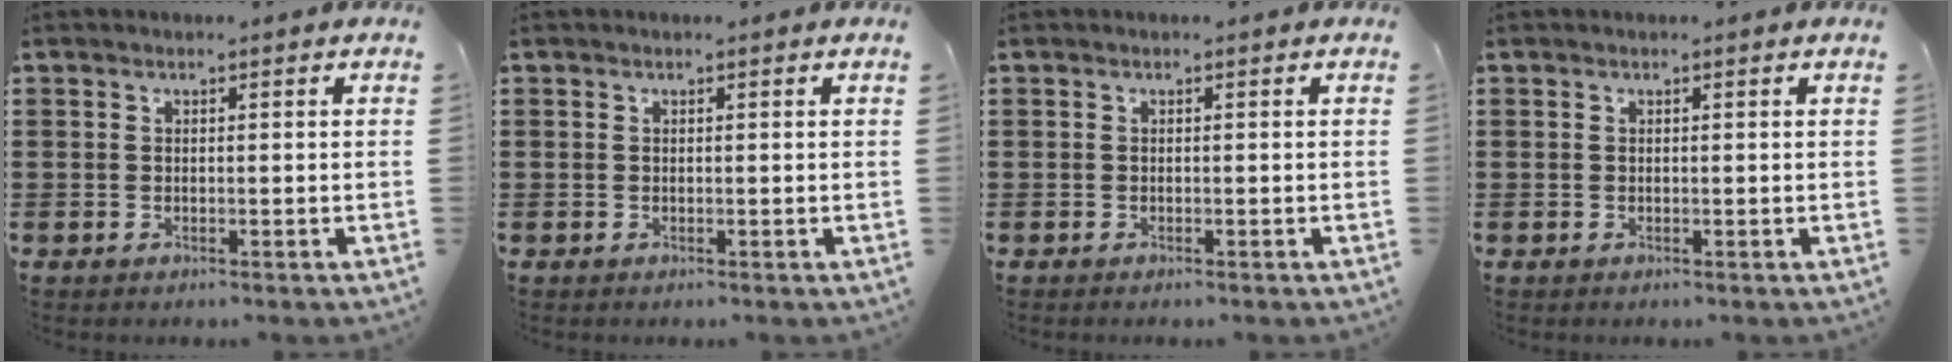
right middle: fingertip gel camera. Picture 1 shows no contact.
{"total": 0.0}
{"total": 0.0}
{"total": 0.0}